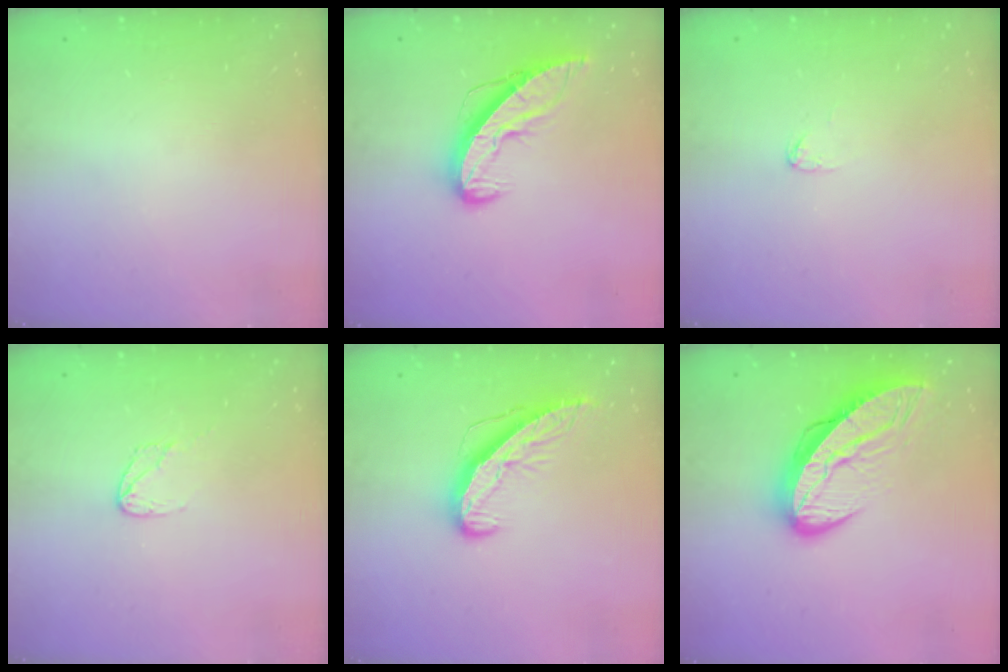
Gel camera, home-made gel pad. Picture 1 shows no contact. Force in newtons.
{"total": 9.3, "press": 9.3, "slide": 0.9}
{"total": 2.9, "press": 2.9, "slide": 0.1}
{"total": 4.8, "press": 4.8, "slide": 0.4}
{"total": 9.5, "press": 9.5, "slide": 0.5}
{"total": 15.3, "press": 15.3, "slide": 1.2}